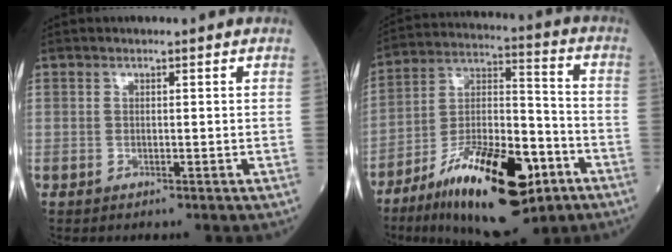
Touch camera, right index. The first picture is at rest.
{"total": 21.6, "force": [-11.5, 7.1, 16.8], "torque": [-0.276, -0.003, -0.182]}